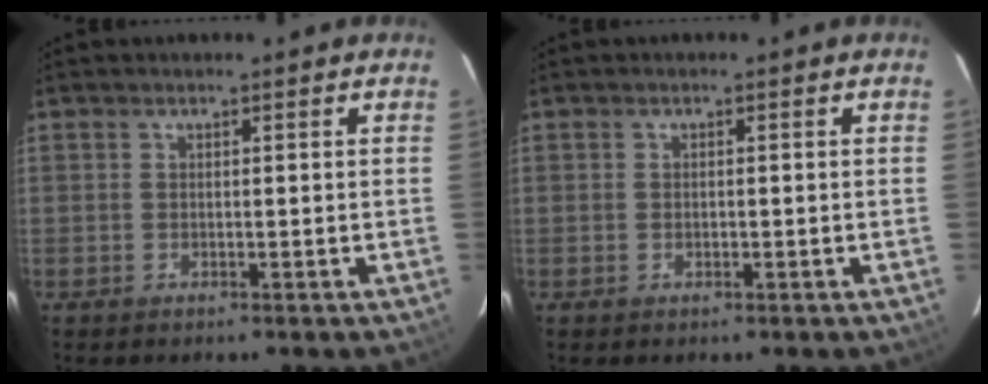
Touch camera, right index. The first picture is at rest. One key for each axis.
{"total": 0.7, "fx": -0.2, "fy": 0.6, "fz": 0.3, "tx": -0.005, "ty": -0.001, "tz": -0.002}